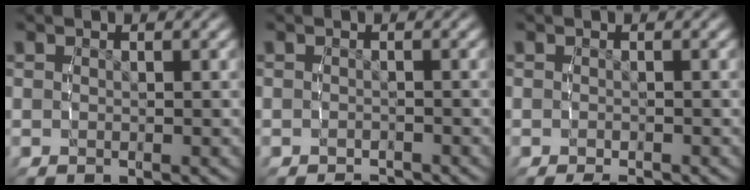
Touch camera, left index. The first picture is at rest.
{"total": 1.8, "force": [-1.7, 0.5, 0.1], "torque": [-0.008, -0.007, -0.025]}
{"total": 1.5, "force": [-1.4, 0.5, 0.4], "torque": [-0.017, -0.008, -0.020]}